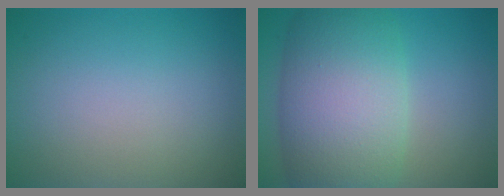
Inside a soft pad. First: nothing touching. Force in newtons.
{"total": 11.0, "press": 11.0, "slide": 0.4}